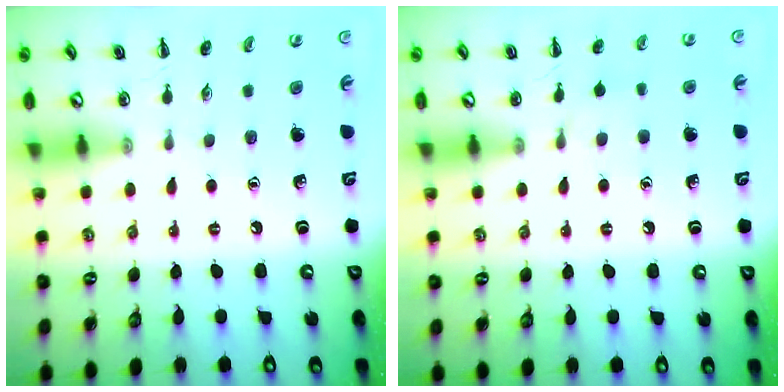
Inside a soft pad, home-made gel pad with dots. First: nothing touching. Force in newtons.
{"total": 5.8, "press": 5.5, "slide": 2.0}